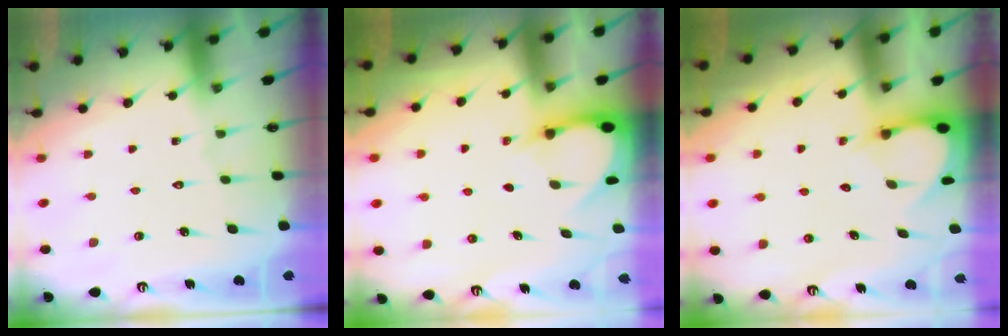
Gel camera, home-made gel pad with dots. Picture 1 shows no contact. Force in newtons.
{"total": 2.9, "press": 2.9, "slide": 0.3}
{"total": 2.8, "press": 2.8, "slide": 0.2}